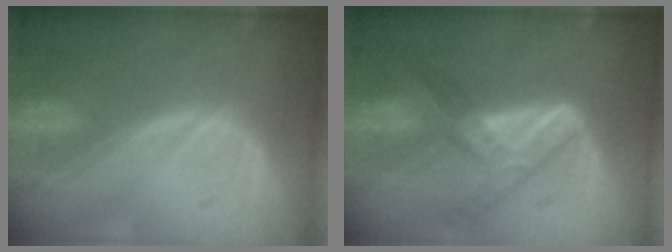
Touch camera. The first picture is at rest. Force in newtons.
{"total": 7.2, "press": 6.2, "slide": 3.8}